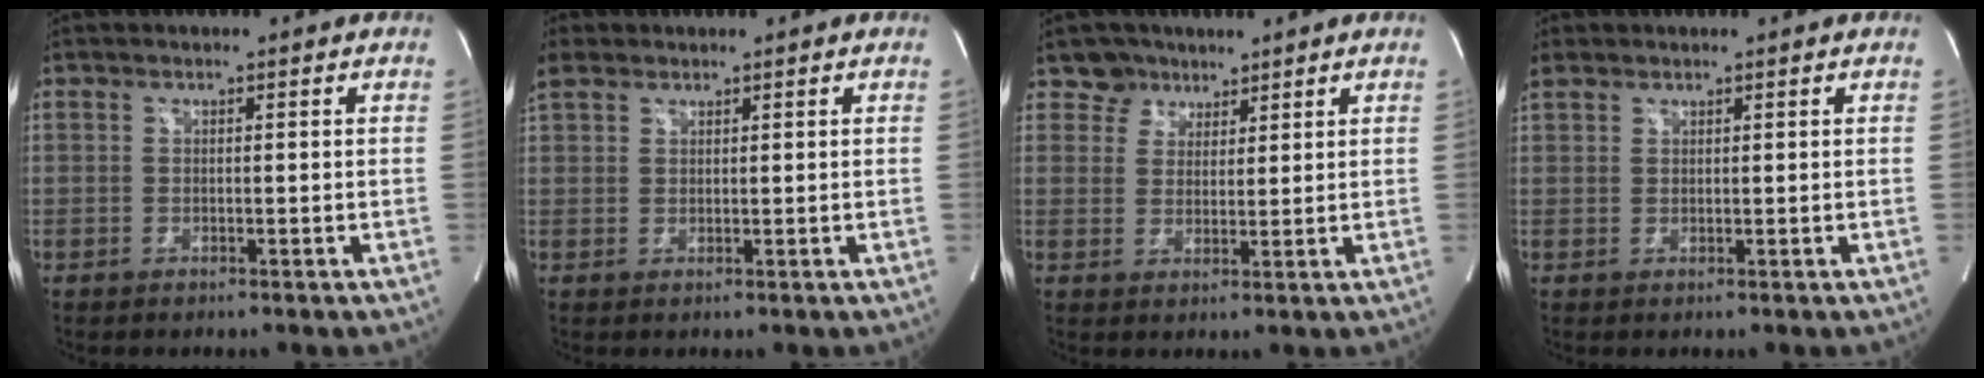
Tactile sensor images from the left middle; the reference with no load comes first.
{"total": 3.0, "force": [2.2, 1.8, 1.0], "torque": [-0.032, 0.019, 0.050]}
{"total": 4.0, "force": [2.8, 2.7, -0.5], "torque": [0.016, -0.001, 0.042]}
{"total": 1.8, "force": [1.4, 0.9, 0.4], "torque": [-0.017, 0.015, 0.032]}